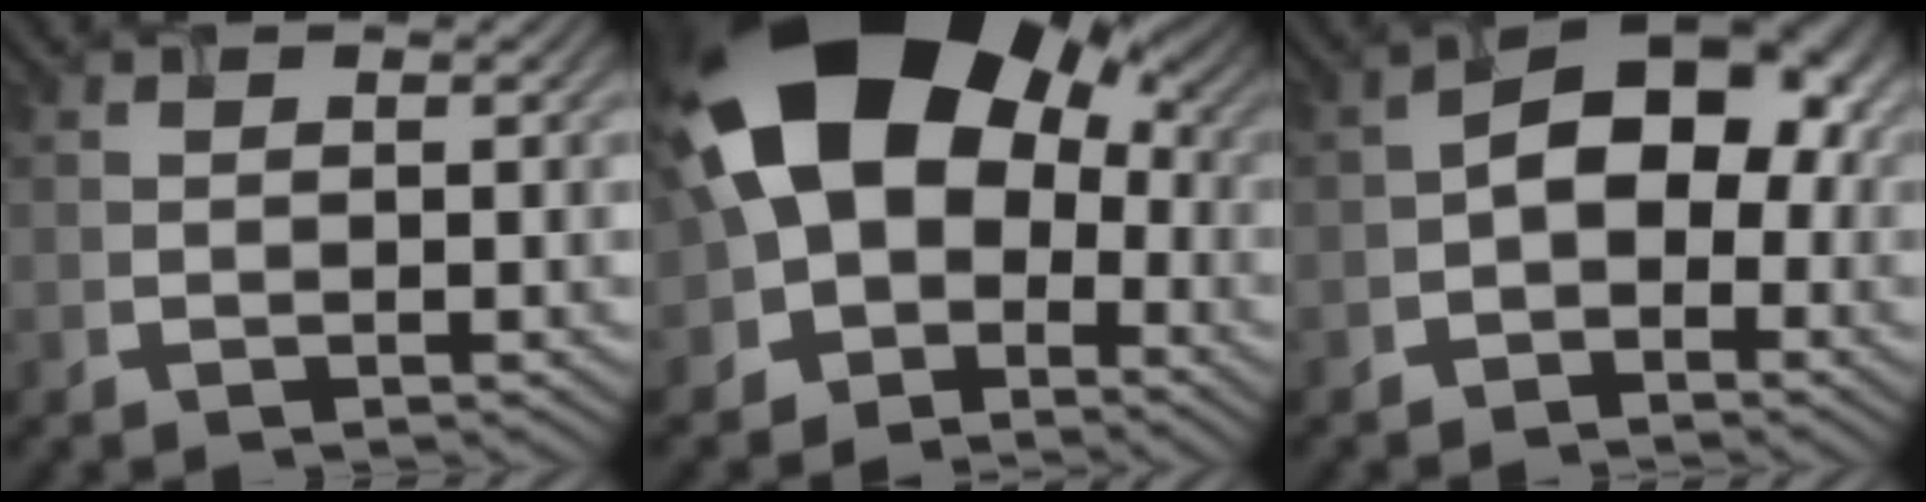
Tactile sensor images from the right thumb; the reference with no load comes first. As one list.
[{"total": 17.3, "force": [0.0, 12.7, 11.7], "torque": [-0.186, -0.014, 0.015]}, {"total": 7.6, "force": [-0.8, 4.9, 5.8], "torque": [-0.078, 0.013, -0.023]}]